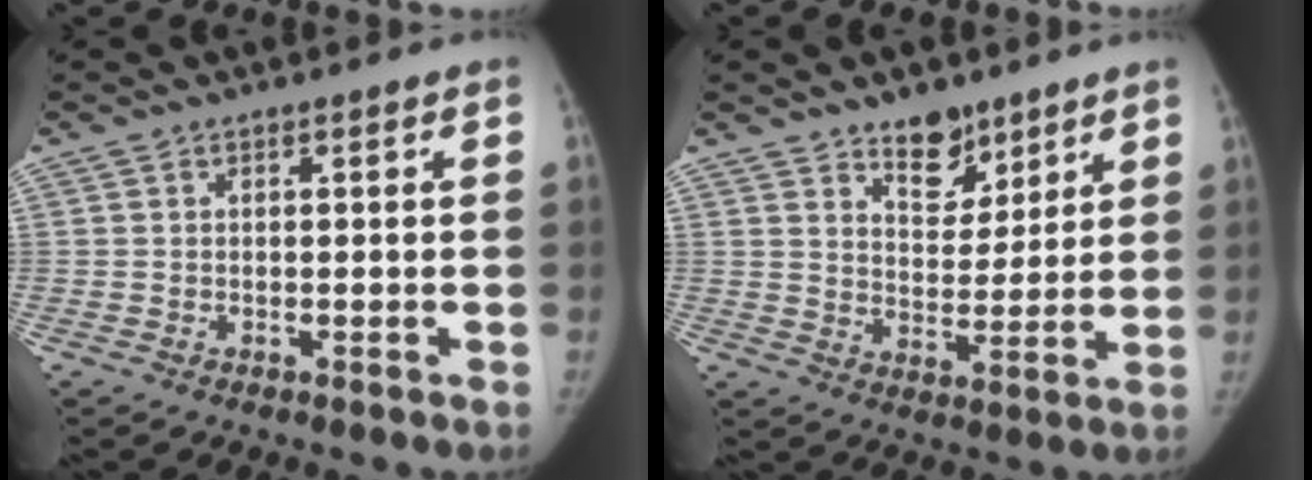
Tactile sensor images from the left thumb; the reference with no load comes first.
{"total": 8.5, "force": [6.1, 4.6, 3.6], "torque": [-0.020, -0.044, 0.102]}